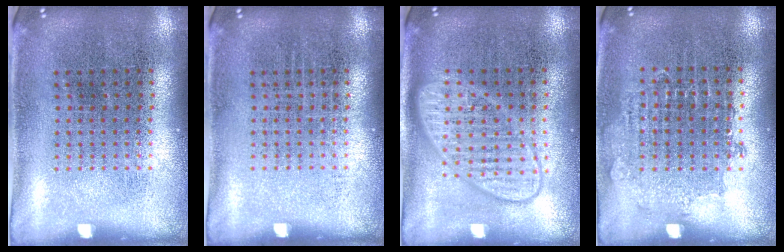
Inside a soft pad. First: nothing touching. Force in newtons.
{"total": 0.0}
{"total": 3.0, "press": 2.9, "slide": 0.5}
{"total": 0.5, "press": 0.5, "slide": 0.1}